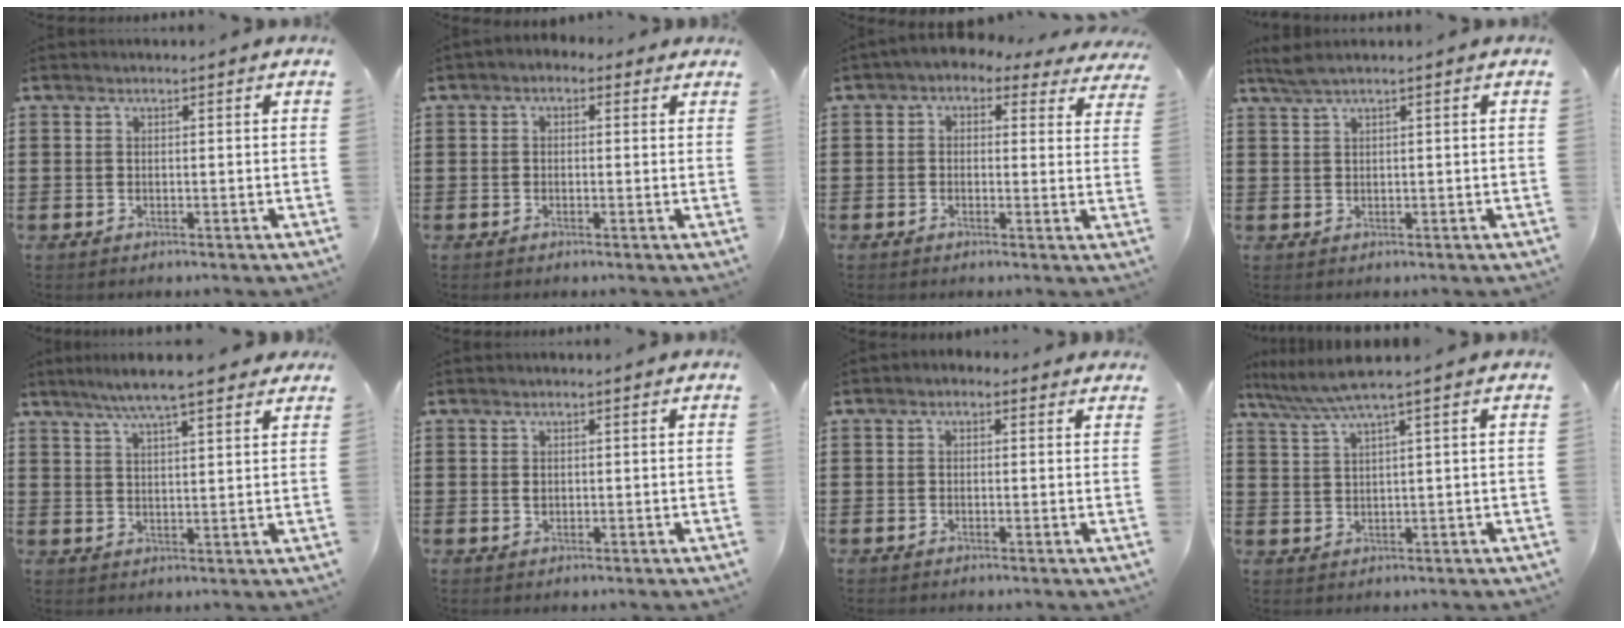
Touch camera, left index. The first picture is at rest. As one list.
[{"total": 1.2, "force": [-0.3, 0.9, 0.8], "torque": [-0.016, 0.004, -0.008]}, {"total": 1.7, "force": [0.4, 1.2, 1.1], "torque": [-0.027, 0.000, 0.001]}, {"total": 1.6, "force": [0.9, -0.1, 1.4], "torque": [-0.028, -0.002, 0.017]}, {"total": 7.0, "force": [5.6, 0.6, 4.2], "torque": [-0.094, -0.006, 0.099]}, {"total": 1.0, "force": [0.2, 0.8, 0.6], "torque": [-0.015, 0.004, 0.003]}, {"total": 0.8, "force": [-0.1, 0.6, 0.5], "torque": [-0.012, 0.003, -0.002]}, {"total": 4.3, "force": [2.6, -0.5, 3.3], "torque": [-0.080, -0.012, 0.041]}]